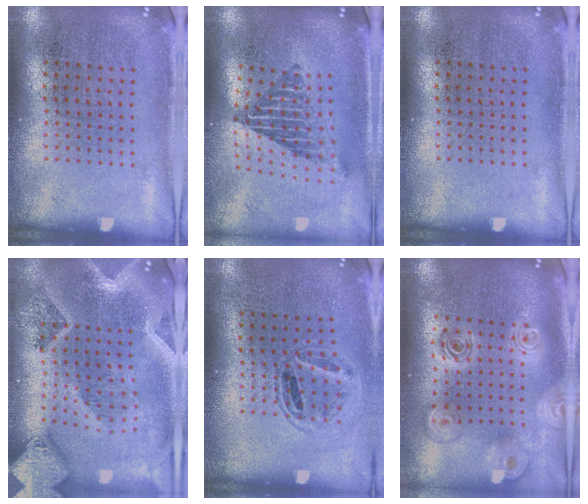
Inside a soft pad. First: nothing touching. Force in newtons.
{"total": 2.1, "press": 1.6, "slide": 1.4}
{"total": 0.0}
{"total": 3.8, "press": 3.0, "slide": 2.3}
{"total": 0.9, "press": 0.9, "slide": 0.1}
{"total": 2.4, "press": 1.9, "slide": 1.6}